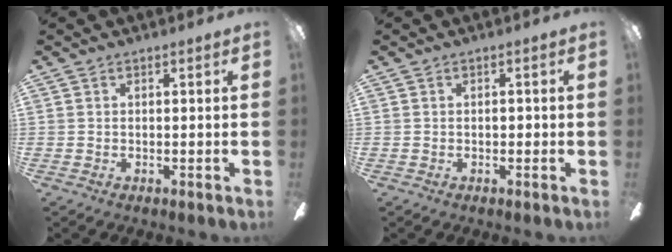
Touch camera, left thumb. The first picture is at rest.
{"total": 0.7, "force": [-0.1, 0.4, 0.6], "torque": [-0.011, 0.002, -0.002]}